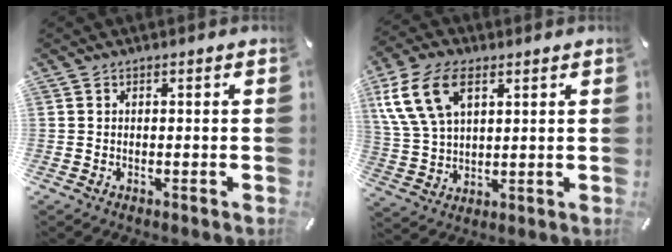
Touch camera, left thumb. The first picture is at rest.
{"total": 12.6, "force": [5.4, 7.8, 8.3], "torque": [-0.213, -0.003, 0.097]}